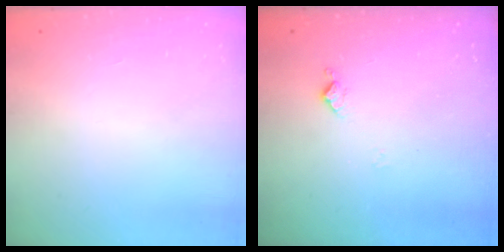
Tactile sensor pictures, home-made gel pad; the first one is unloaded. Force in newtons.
{"total": 6.0, "press": 5.9, "slide": 0.9}